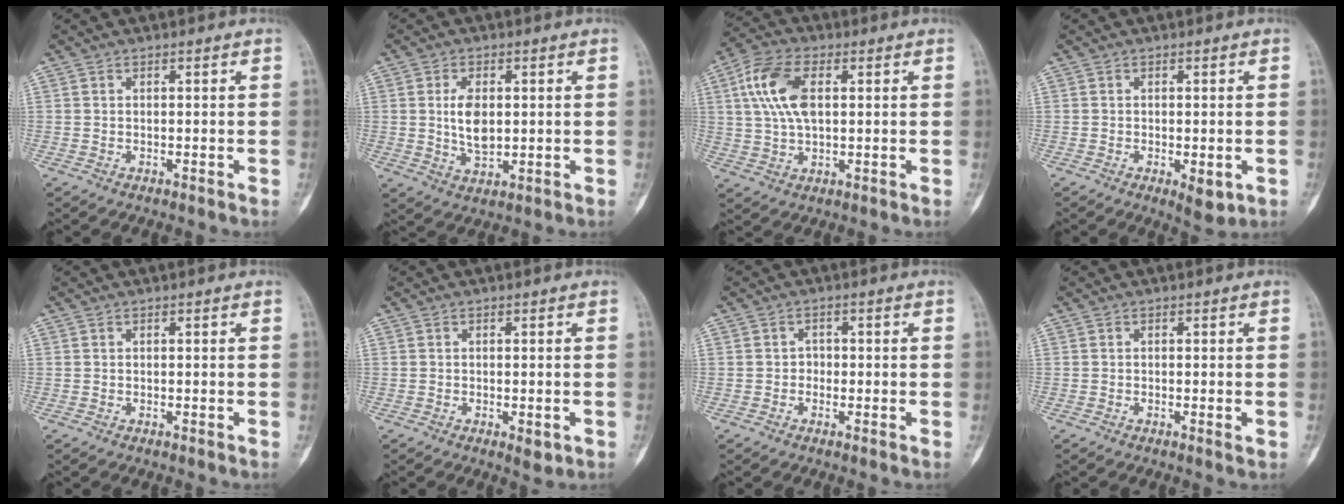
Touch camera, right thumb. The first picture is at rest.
{"total": 6.5, "force": [0.8, 3.6, 5.4], "torque": [-0.096, -0.009, 0.018]}
{"total": 11.1, "force": [2.6, 5.8, 9.0], "torque": [-0.189, 0.010, 0.049]}
{"total": 4.1, "force": [-1.3, 1.7, 3.5], "torque": [-0.043, -0.007, -0.011]}
{"total": 0.0}
{"total": 2.5, "force": [-0.8, 1.1, 2.1], "torque": [-0.022, -0.002, -0.007]}
{"total": 1.4, "force": [-0.4, 1.3, 0.4], "torque": [0.009, 0.006, -0.011]}
{"total": 1.1, "force": [-0.3, 0.2, 1.1], "torque": [-0.017, -0.003, -0.004]}